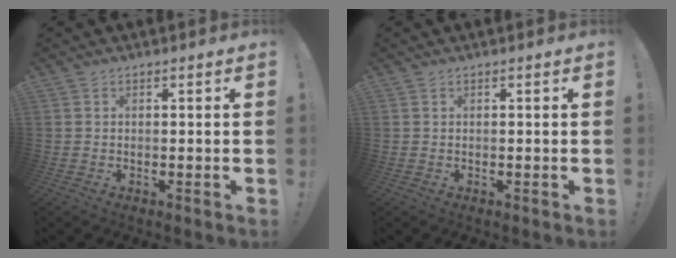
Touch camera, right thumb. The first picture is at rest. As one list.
[{"total": 0.0}]